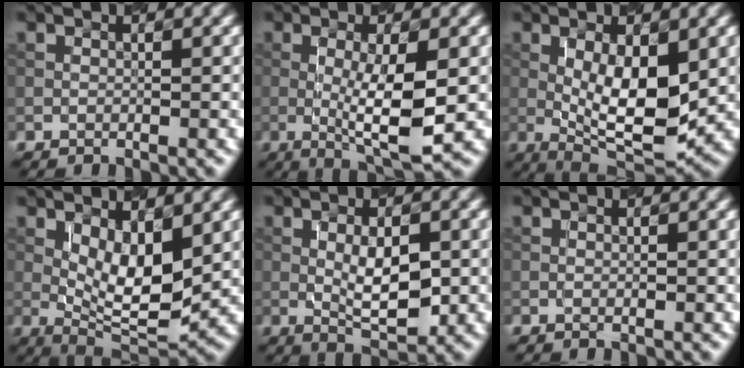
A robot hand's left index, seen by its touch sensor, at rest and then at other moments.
{"total": 6.6, "force": [-0.5, 1.4, 6.4], "torque": [-0.108, -0.011, -0.003]}
{"total": 8.0, "force": [0.1, 2.7, 7.5], "torque": [-0.126, -0.009, 0.006]}
{"total": 6.6, "force": [1.1, 2.5, 6.0], "torque": [-0.095, -0.015, 0.025]}
{"total": 4.8, "force": [-0.2, 1.8, 4.5], "torque": [-0.080, -0.002, 0.000]}
{"total": 0.0}